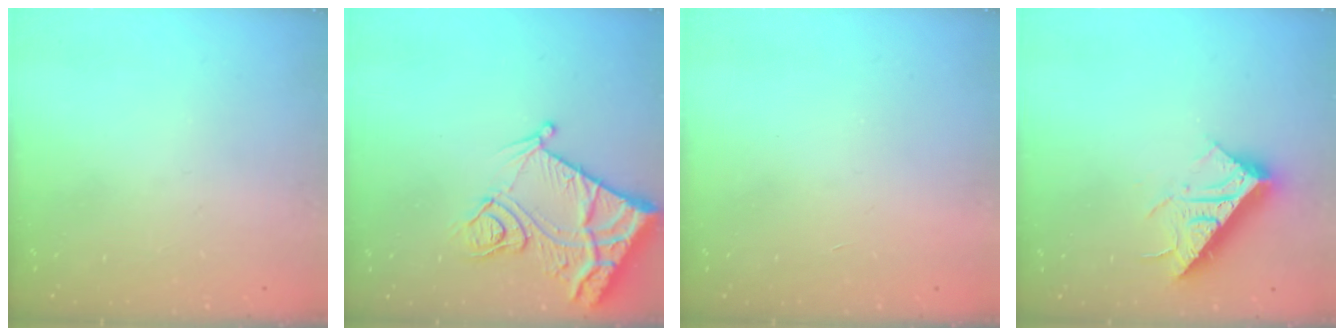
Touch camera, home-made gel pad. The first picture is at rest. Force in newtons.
{"total": 13.7, "press": 13.7, "slide": 1.4}
{"total": 1.7, "press": 1.7, "slide": 0.1}
{"total": 16.3, "press": 16.3, "slide": 0.3}